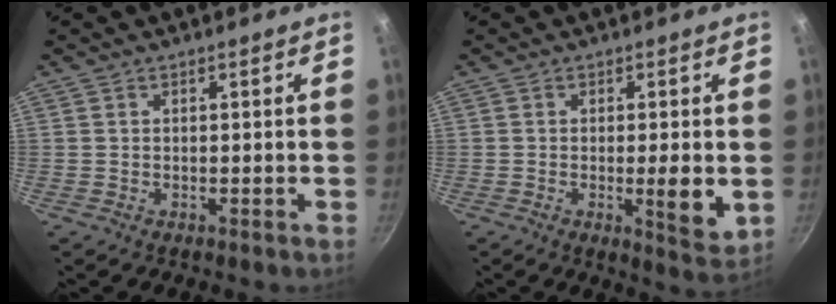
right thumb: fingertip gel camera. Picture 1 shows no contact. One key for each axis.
{"total": 6.8, "fx": -0.9, "fy": 1.4, "fz": 6.5, "tx": -0.096, "ty": -0.014, "tz": -0.011}